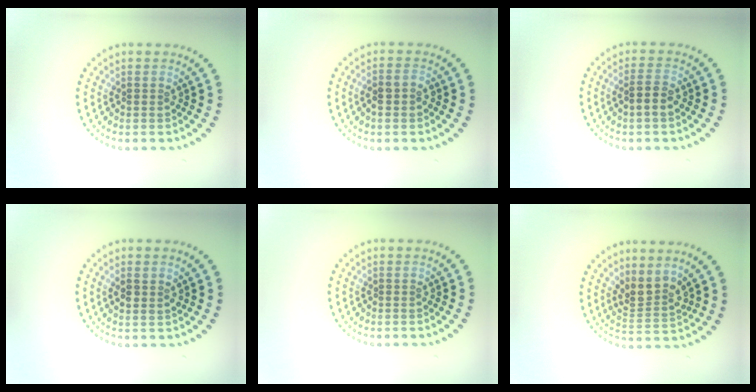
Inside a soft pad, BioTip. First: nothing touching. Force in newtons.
{"total": 1.4, "press": 1.3, "slide": 0.5}
{"total": 1.9, "press": 1.8, "slide": 0.5}
{"total": 1.5, "press": 1.4, "slide": 0.6}
{"total": 0.0}
{"total": 2.8, "press": 2.1, "slide": 1.9}